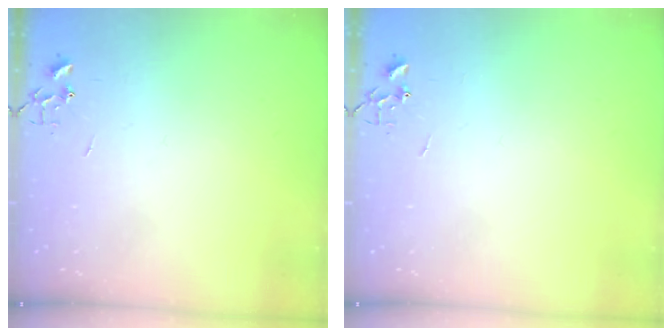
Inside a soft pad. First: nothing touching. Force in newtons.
{"total": 0.0}